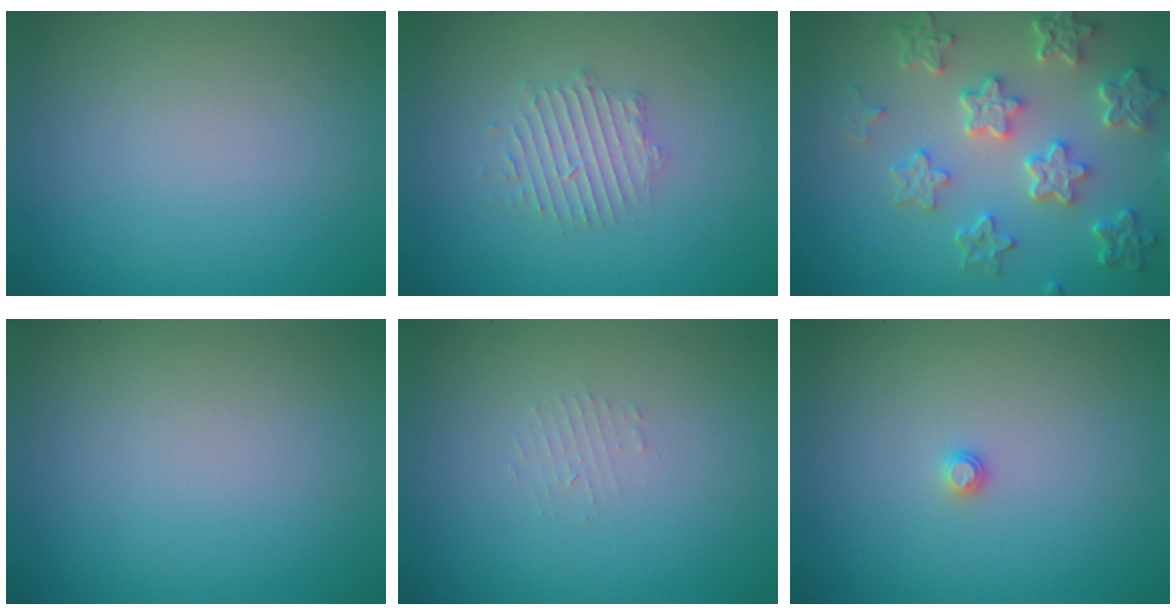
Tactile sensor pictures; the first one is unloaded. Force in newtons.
{"total": 2.4, "press": 2.4, "slide": 0.3}
{"total": 6.5, "press": 4.9, "slide": 4.3}
{"total": 0.0}
{"total": 0.9, "press": 0.9, "slide": 0.2}
{"total": 0.6, "press": 0.6, "slide": 0.2}